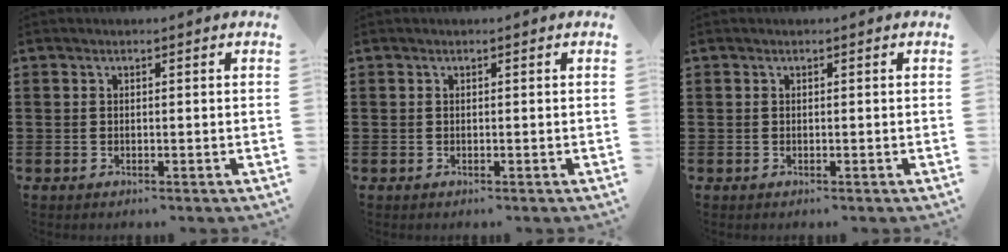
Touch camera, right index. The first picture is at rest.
{"total": 0.0}
{"total": 0.0}